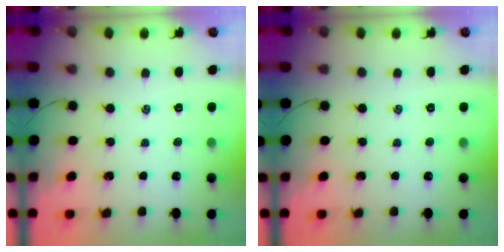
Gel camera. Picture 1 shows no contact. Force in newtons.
{"total": 0.0}